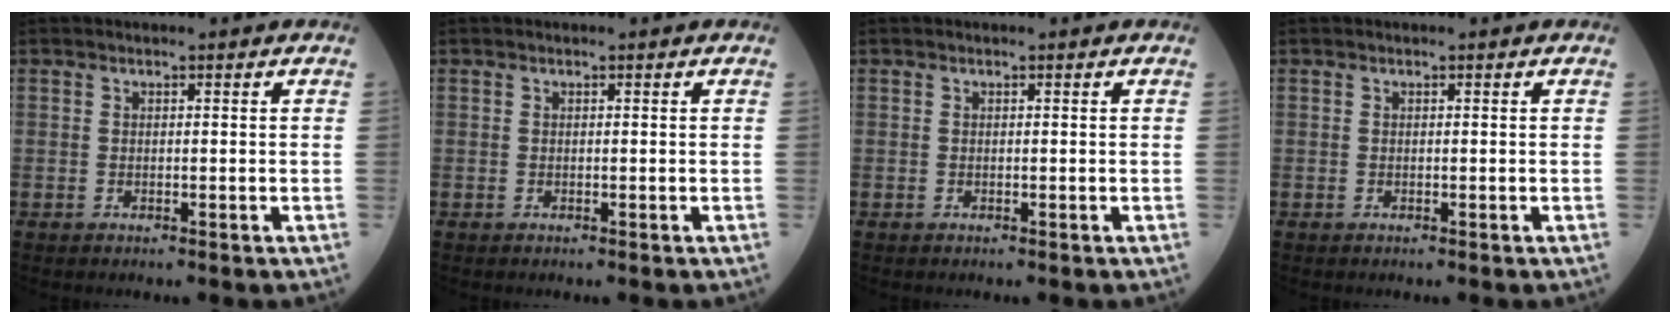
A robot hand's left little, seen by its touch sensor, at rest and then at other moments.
{"total": 0.0}
{"total": 0.0}
{"total": 0.0}